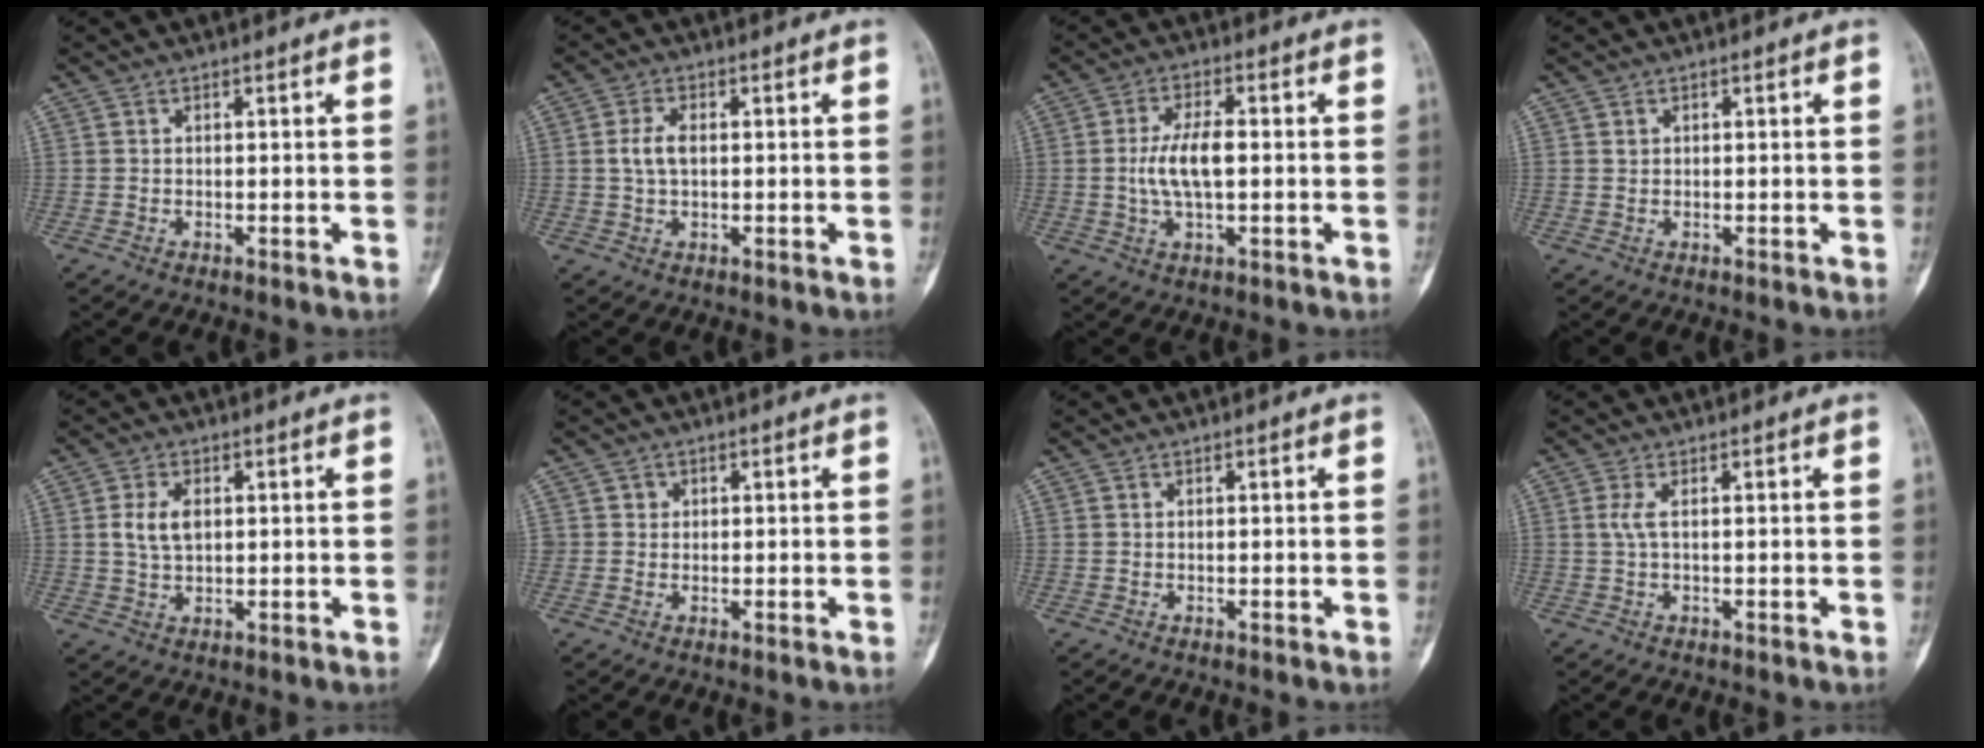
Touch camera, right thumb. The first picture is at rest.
{"total": 4.0, "force": [0.4, 2.3, 3.3], "torque": [-0.072, 0.004, 0.006]}
{"total": 7.5, "force": [-0.1, 3.0, 6.9], "torque": [-0.138, 0.007, -0.006]}
{"total": 1.2, "force": [0.6, 1.0, 0.4], "torque": [0.001, -0.002, 0.011]}
{"total": 5.1, "force": [1.0, 3.1, 4.0], "torque": [-0.076, -0.001, 0.019]}
{"total": 1.4, "force": [0.3, 1.3, 0.1], "torque": [0.012, 0.002, 0.002]}
{"total": 0.0}
{"total": 1.9, "force": [0.3, 0.3, 1.9], "torque": [-0.059, 0.006, 0.010]}